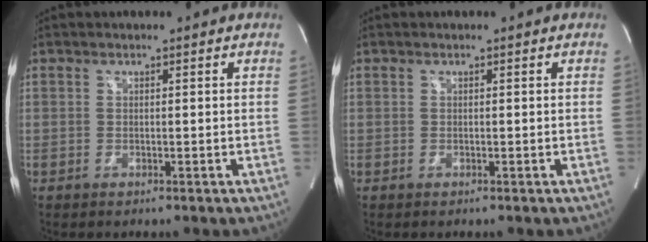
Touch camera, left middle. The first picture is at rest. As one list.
[{"total": 0.0}]